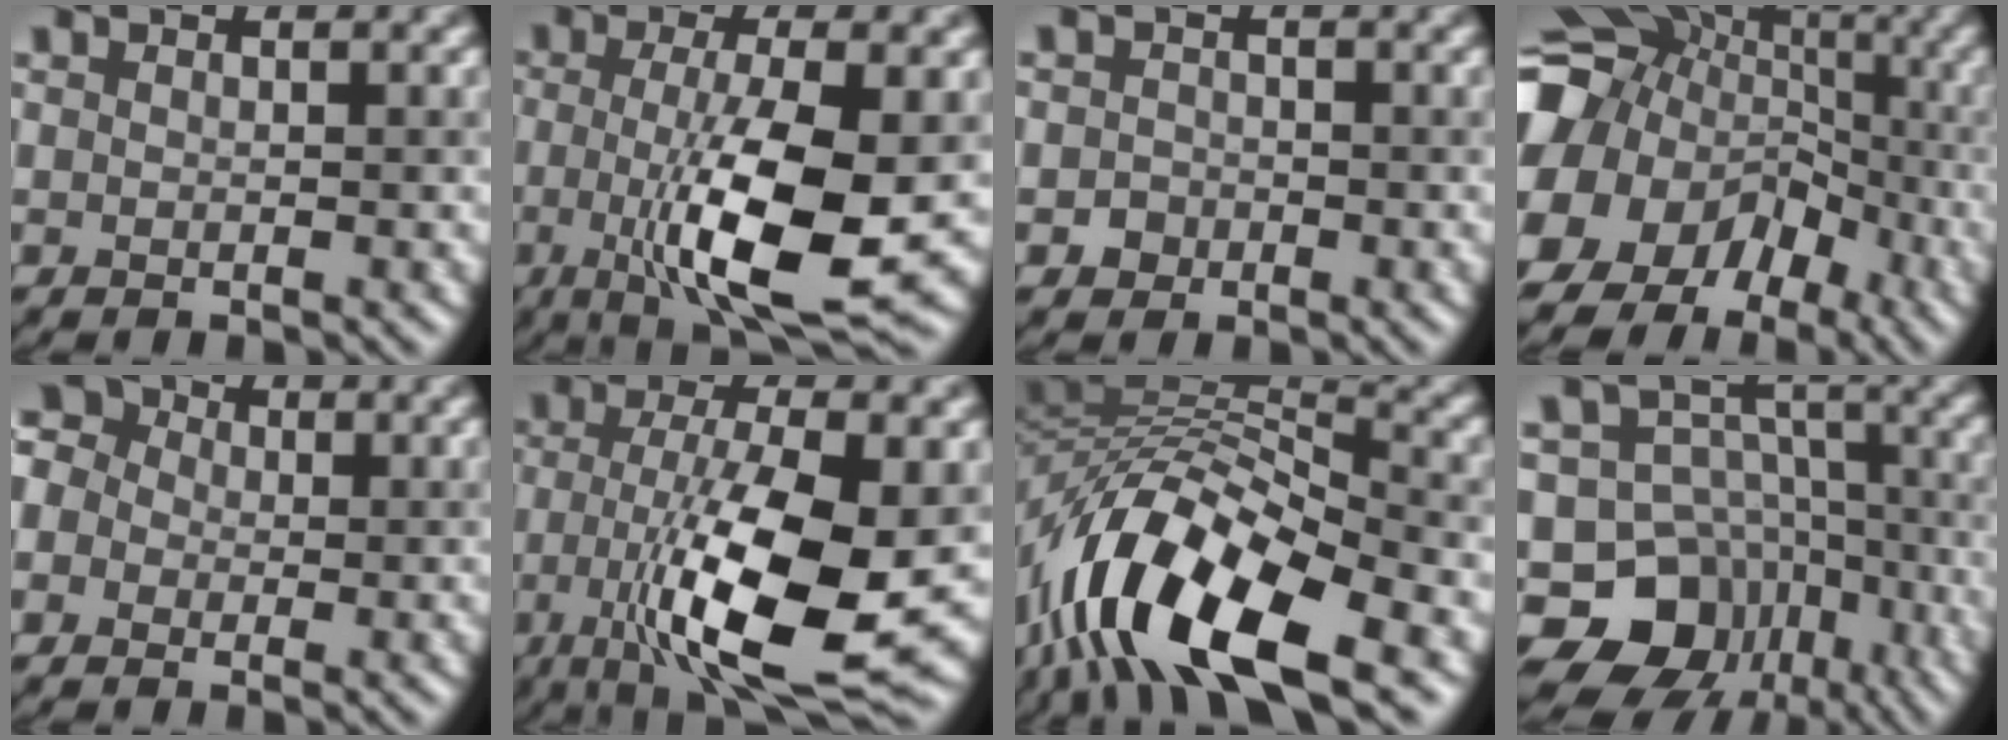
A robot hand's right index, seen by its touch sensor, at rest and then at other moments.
{"total": 9.4, "force": [-1.5, 2.4, 8.9], "torque": [-0.151, -0.012, -0.020]}
{"total": 1.3, "force": [-0.4, 1.2, 0.0], "torque": [0.013, 0.009, -0.008]}
{"total": 17.9, "force": [-5.6, 15.7, 6.7], "torque": [-0.142, -0.010, -0.110]}
{"total": 5.9, "force": [0.7, 5.1, 2.9], "torque": [-0.056, 0.040, -0.030]}
{"total": 11.9, "force": [-3.3, 3.8, 10.8], "torque": [-0.190, -0.011, -0.052]}
{"total": 13.6, "force": [-6.9, 5.5, 10.3], "torque": [-0.181, 0.013, -0.131]}
{"total": 11.4, "force": [-6.5, 8.8, 3.3], "torque": [-0.047, 0.023, -0.105]}